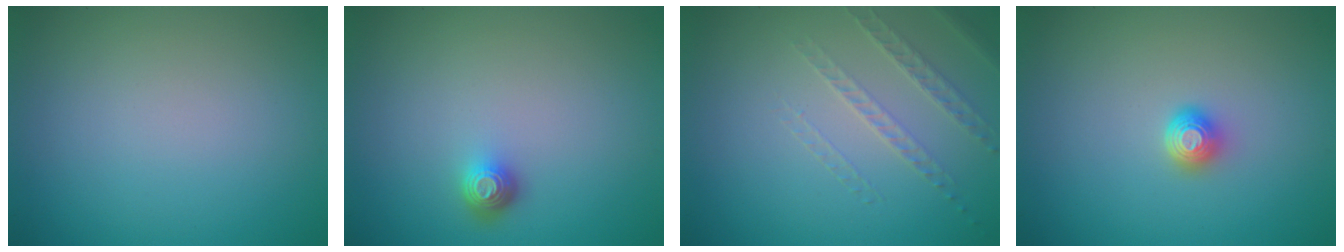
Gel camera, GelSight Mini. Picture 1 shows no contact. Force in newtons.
{"total": 1.6, "press": 1.1, "slide": 1.0}
{"total": 1.4, "press": 1.0, "slide": 0.9}
{"total": 1.6, "press": 1.3, "slide": 0.9}